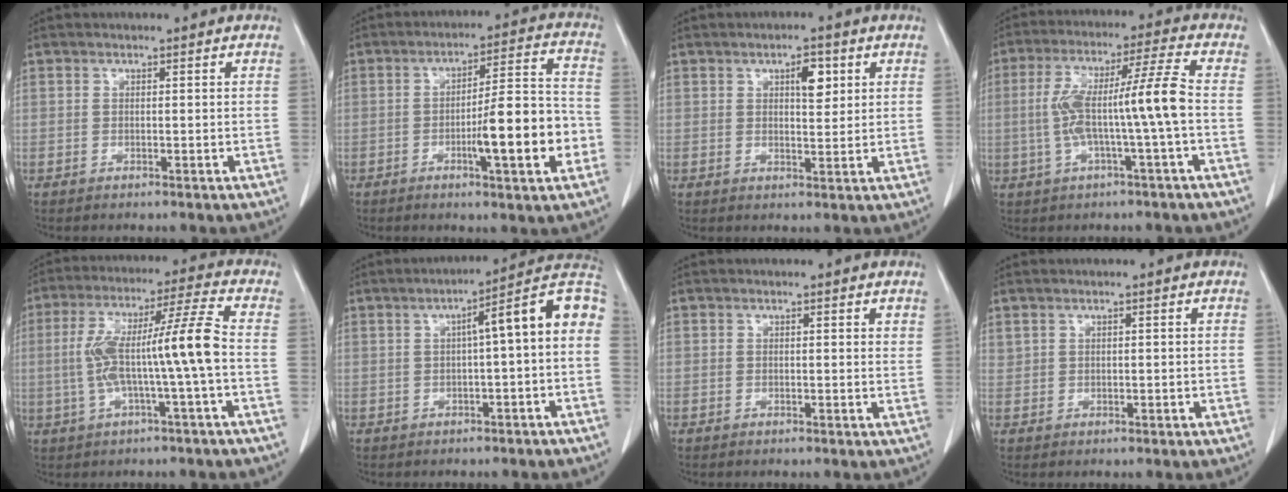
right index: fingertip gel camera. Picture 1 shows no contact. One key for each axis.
{"total": 15.0, "fx": -4.2, "fy": 1.5, "fz": 14.3, "tx": -0.212, "ty": 0.010, "tz": -0.062}
{"total": 4.0, "fx": 1.6, "fy": 1.5, "fz": 3.3, "tx": -0.052, "ty": 0.001, "tz": 0.025}
{"total": 10.8, "fx": -1.2, "fy": -0.6, "fz": 10.8, "tx": -0.207, "ty": 0.027, "tz": -0.021}
{"total": 11.7, "fx": -1.1, "fy": -0.6, "fz": 11.6, "tx": -0.222, "ty": 0.027, "tz": -0.022}
{"total": 10.2, "fx": 0.9, "fy": 0.7, "fz": 10.2, "tx": -0.138, "ty": 0.038, "tz": 0.006}
{"total": 0.9, "fx": 0.7, "fy": 0.1, "fz": 0.5, "tx": -0.007, "ty": -0.001, "tz": 0.006}
{"total": 0.9, "fx": 0.6, "fy": 0.5, "fz": 0.4, "tx": -0.010, "ty": 0.007, "tz": 0.019}